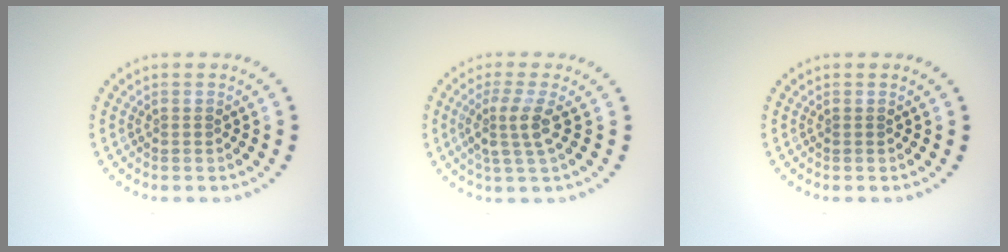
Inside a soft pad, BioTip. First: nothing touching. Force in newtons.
{"total": 2.8, "press": 2.1, "slide": 1.8}
{"total": 0.0}